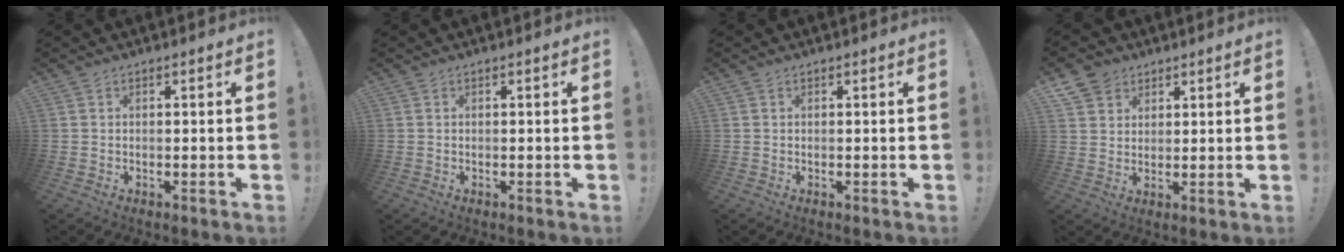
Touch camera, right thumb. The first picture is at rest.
{"total": 0.0}
{"total": 0.0}
{"total": 6.4, "force": [4.2, 4.8, 1.0], "torque": [-0.019, -0.022, 0.084]}